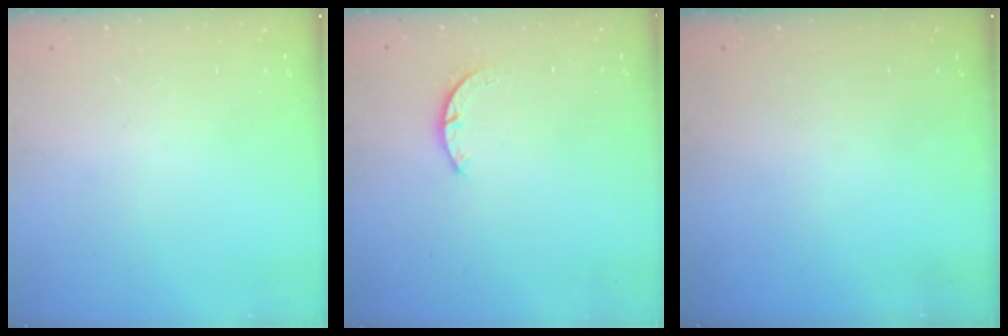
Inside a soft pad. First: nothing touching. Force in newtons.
{"total": 2.4, "press": 2.4, "slide": 0.3}
{"total": 0.0}